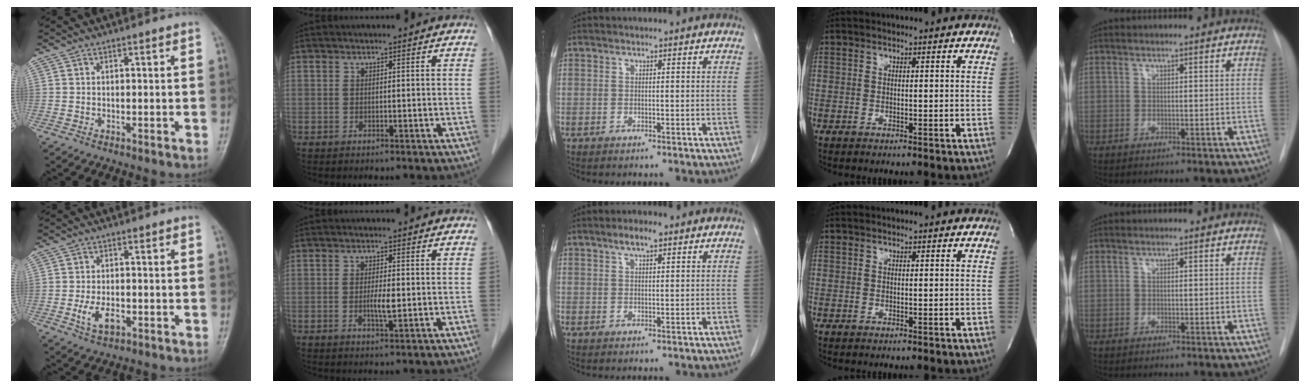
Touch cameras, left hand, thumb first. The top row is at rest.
{"thumb": {"total": 5.0, "force": [-1.6, 2.8, 3.8], "torque": [-0.072, 0.002, -0.026]}, "index": {"total": 2.5, "force": [-0.3, 0.4, 2.4], "torque": [-0.049, -0.003, -0.003]}, "middle": {"total": 2.9, "force": [1.9, 0.8, 2.1], "torque": [-0.041, 0.006, 0.033]}}